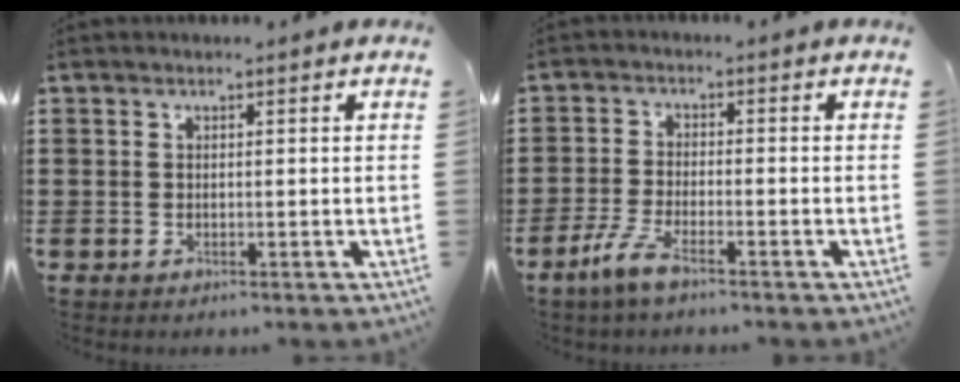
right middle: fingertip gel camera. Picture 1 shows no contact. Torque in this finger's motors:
{"motor_torque": [1.20, -0.55, 0.44, 0.10]}